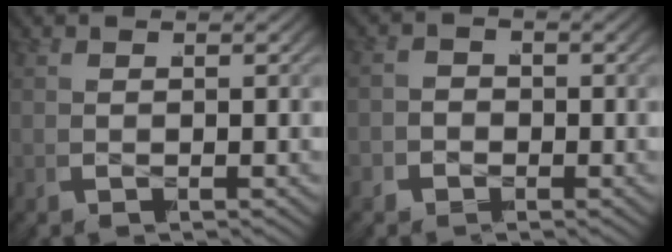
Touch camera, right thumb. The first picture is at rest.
{"total": 1.3, "force": [-0.5, 1.1, 0.2], "torque": [0.013, 0.005, -0.020]}